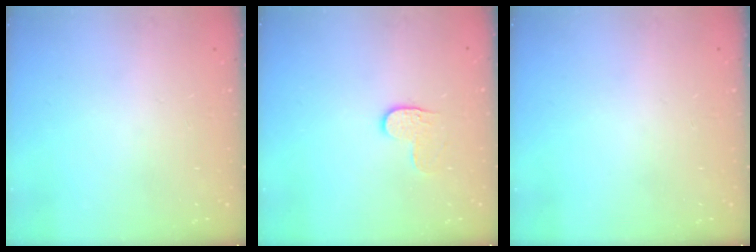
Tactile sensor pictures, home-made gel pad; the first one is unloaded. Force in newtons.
{"total": 4.2, "press": 4.2, "slide": 0.5}
{"total": 0.0}